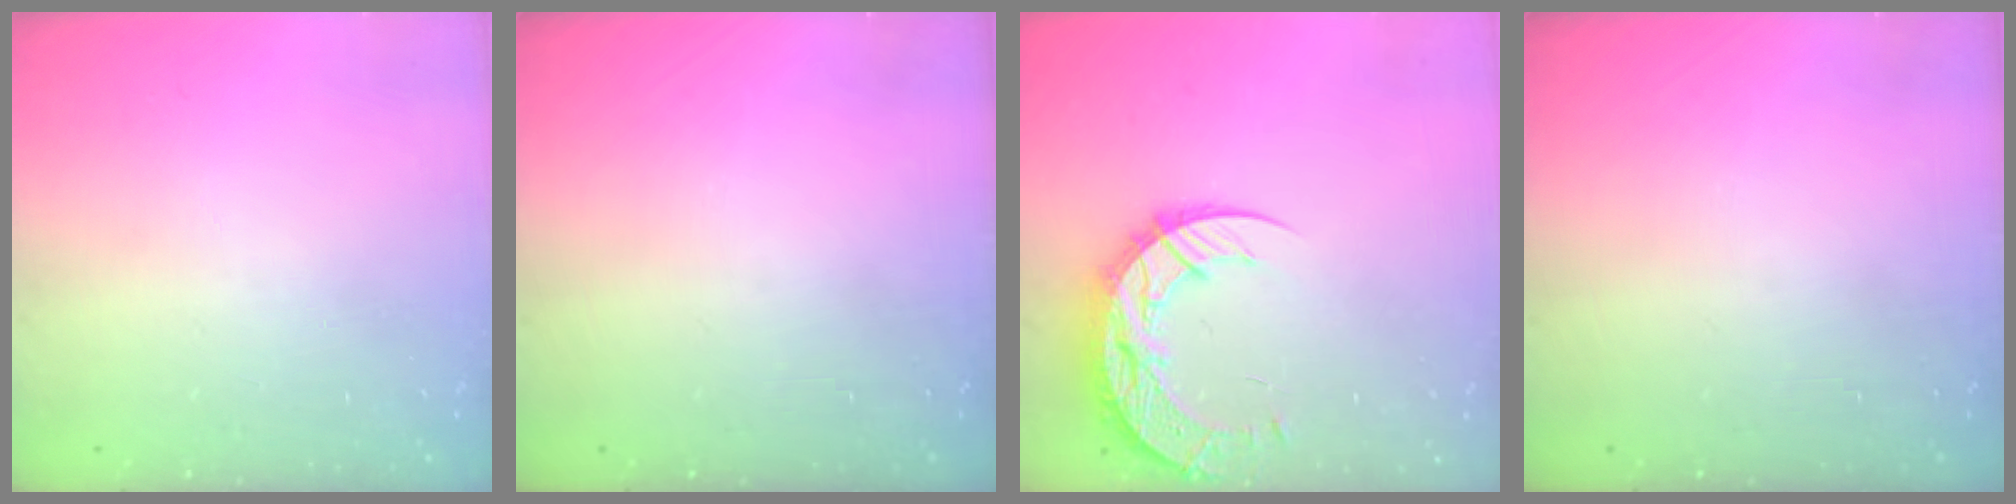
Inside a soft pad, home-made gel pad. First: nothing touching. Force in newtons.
{"total": 0.0}
{"total": 13.9, "press": 13.8, "slide": 1.0}
{"total": 0.0}